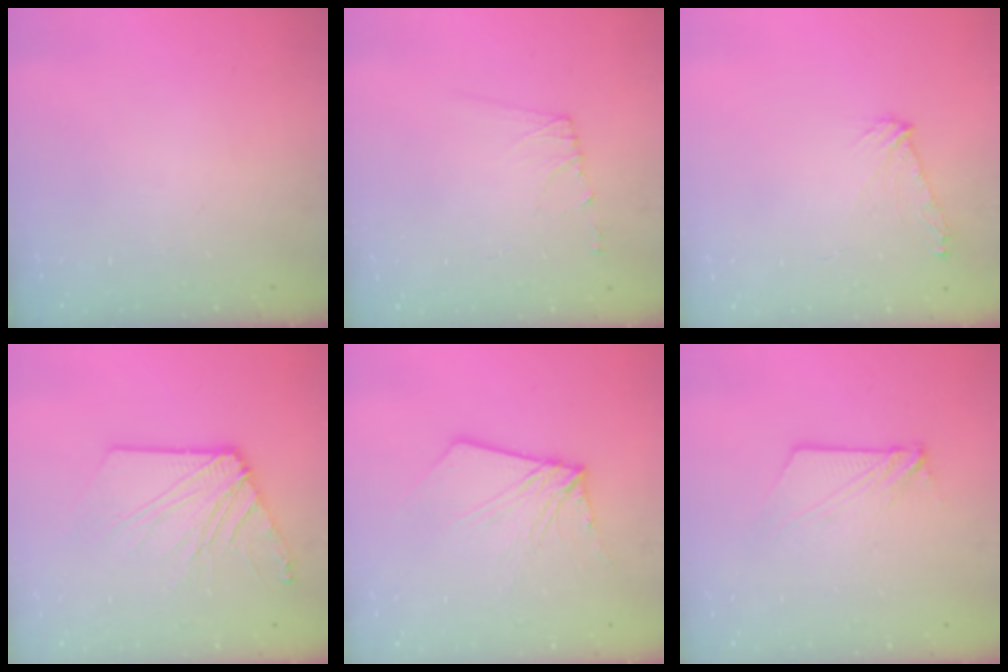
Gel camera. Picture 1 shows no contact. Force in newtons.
{"total": 5.8, "press": 5.8, "slide": 0.6}
{"total": 6.6, "press": 6.6, "slide": 0.9}
{"total": 11.5, "press": 11.5, "slide": 0.8}
{"total": 8.6, "press": 8.5, "slide": 1.0}
{"total": 7.4, "press": 7.4, "slide": 0.5}